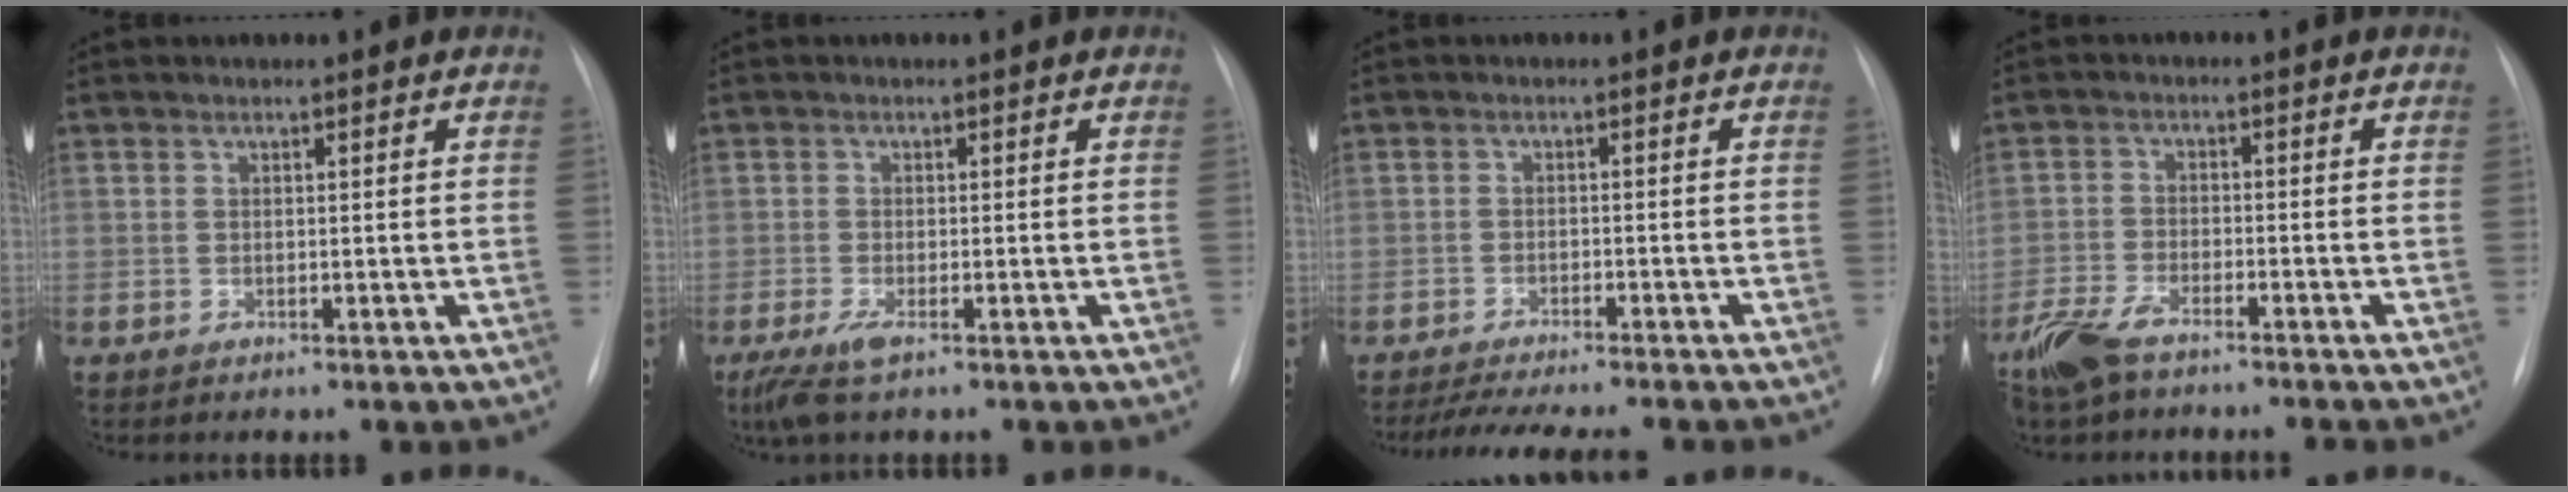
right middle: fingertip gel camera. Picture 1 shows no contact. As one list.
[{"total": 3.5, "force": [-2.0, 0.7, 2.8], "torque": [-0.066, -0.012, -0.038]}, {"total": 12.5, "force": [-11.0, 1.3, 5.7], "torque": [-0.078, -0.011, -0.150]}, {"total": 6.8, "force": [-5.6, 1.3, 3.6], "torque": [-0.078, -0.018, -0.110]}]